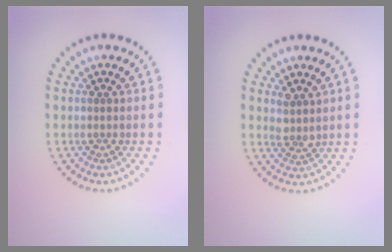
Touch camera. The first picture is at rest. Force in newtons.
{"total": 1.6, "press": 1.3, "slide": 1.0}